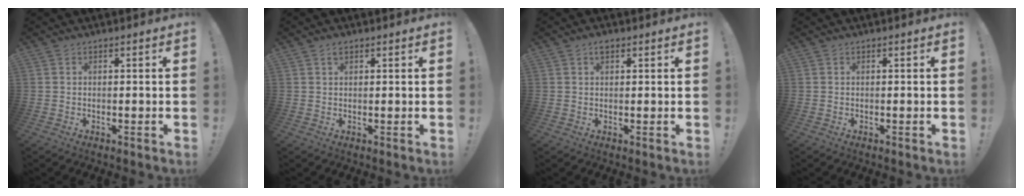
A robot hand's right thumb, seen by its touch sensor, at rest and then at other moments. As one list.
[{"total": 0.9, "force": [0.6, 0.5, 0.5], "torque": [-0.010, 0.001, 0.012]}, {"total": 1.5, "force": [0.9, 0.8, 0.9], "torque": [-0.011, -0.001, 0.014]}, {"total": 0.0}]